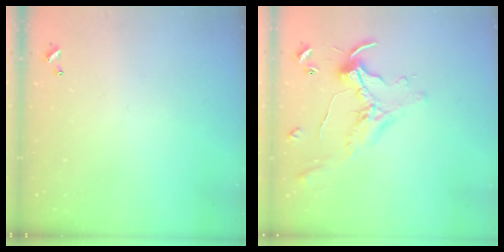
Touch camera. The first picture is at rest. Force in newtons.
{"total": 0.7, "press": 0.5, "slide": 0.4}